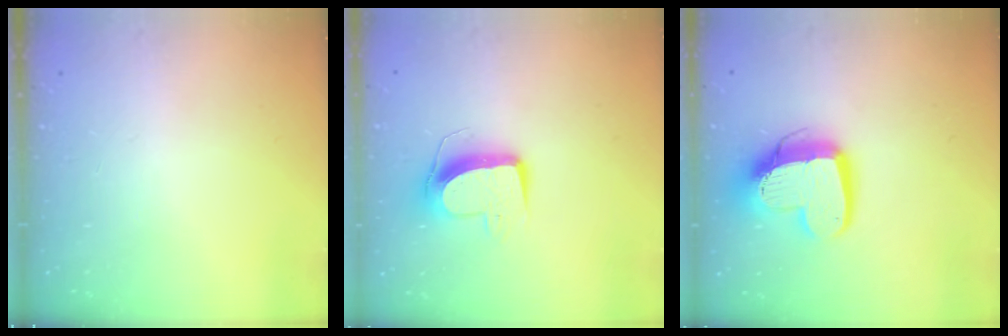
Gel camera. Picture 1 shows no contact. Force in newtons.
{"total": 10.8, "press": 10.7, "slide": 0.7}
{"total": 14.0, "press": 13.9, "slide": 1.7}